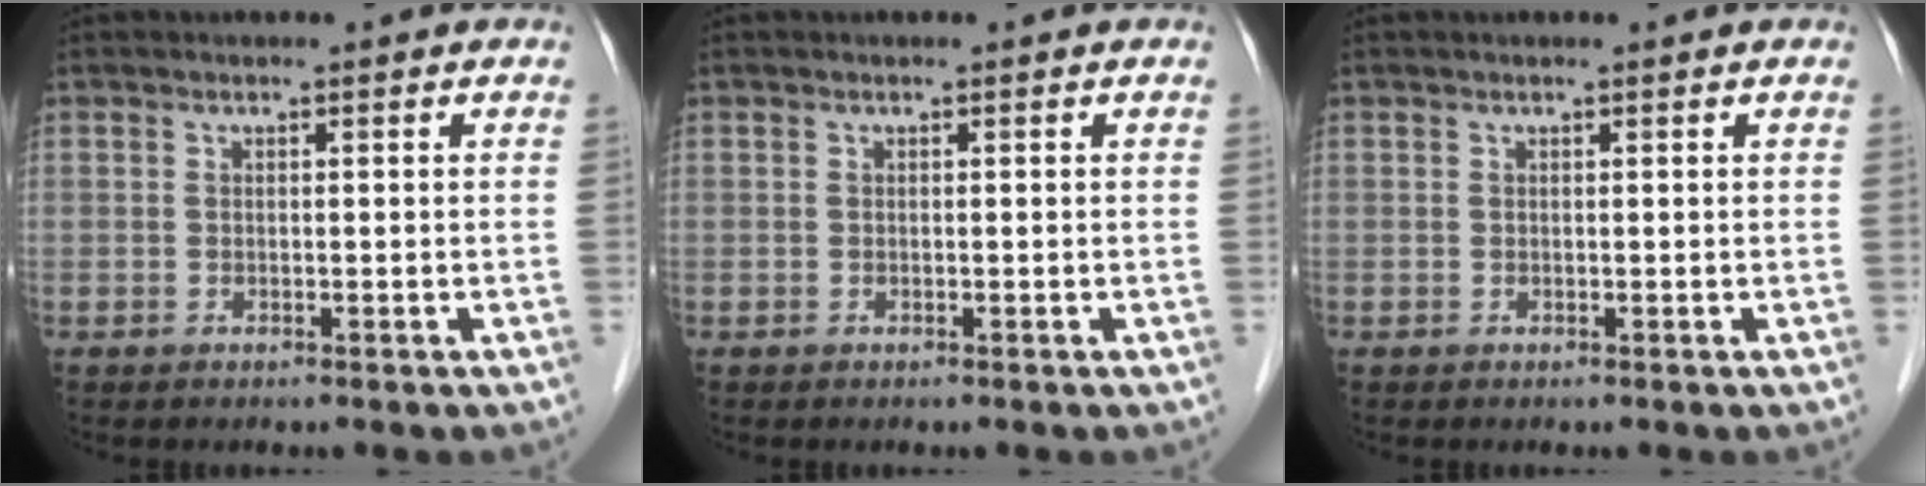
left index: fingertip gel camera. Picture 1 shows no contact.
{"total": 0.0}
{"total": 0.0}